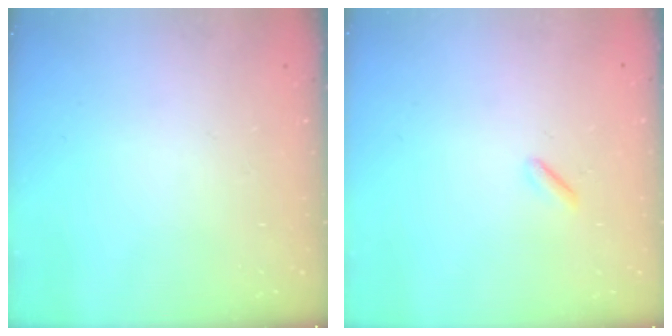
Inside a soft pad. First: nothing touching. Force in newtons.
{"total": 1.0, "press": 0.9, "slide": 0.4}